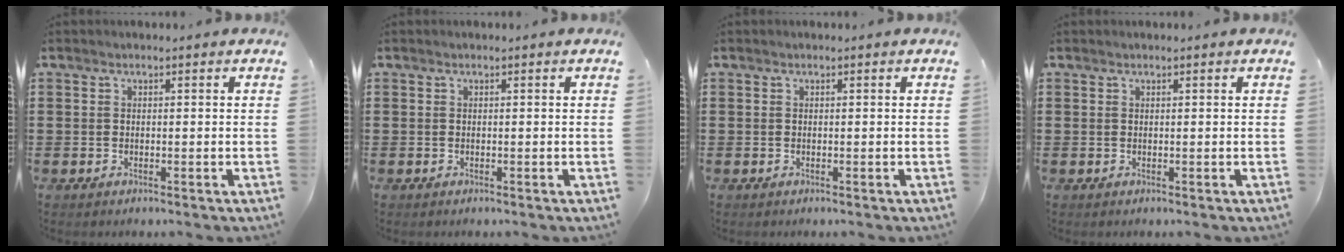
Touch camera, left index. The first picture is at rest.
{"total": 0.0}
{"total": 0.0}
{"total": 0.0}